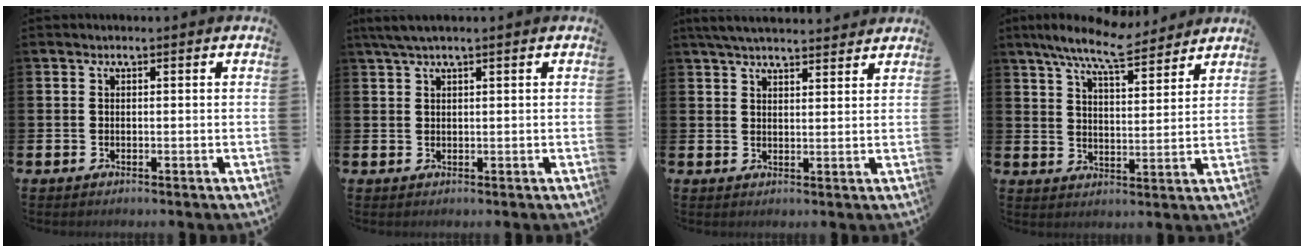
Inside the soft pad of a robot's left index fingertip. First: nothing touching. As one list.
[{"total": 2.2, "force": [1.6, 0.1, 1.5], "torque": [-0.037, 0.007, 0.029]}, {"total": 4.6, "force": [4.4, 0.6, 1.2], "torque": [-0.032, -0.013, 0.082]}, {"total": 8.8, "force": [8.0, 1.3, 3.5], "torque": [-0.089, -0.032, 0.144]}]